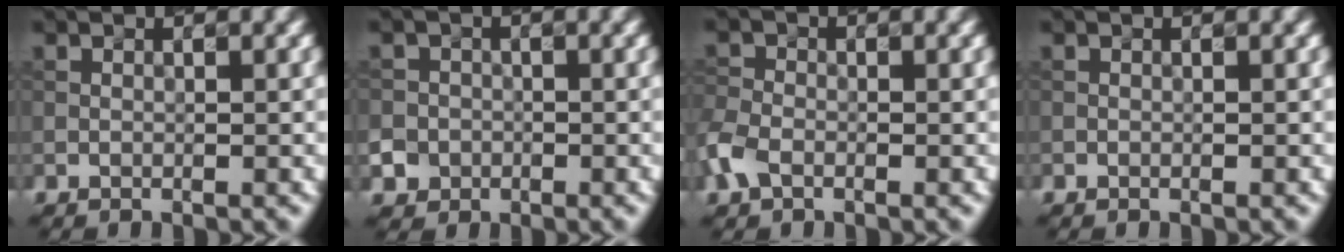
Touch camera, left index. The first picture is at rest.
{"total": 4.1, "force": [-1.8, 3.6, 0.7], "torque": [-0.001, -0.001, -0.047]}
{"total": 2.8, "force": [-1.4, 1.8, 1.5], "torque": [-0.040, 0.001, -0.041]}
{"total": 0.0}